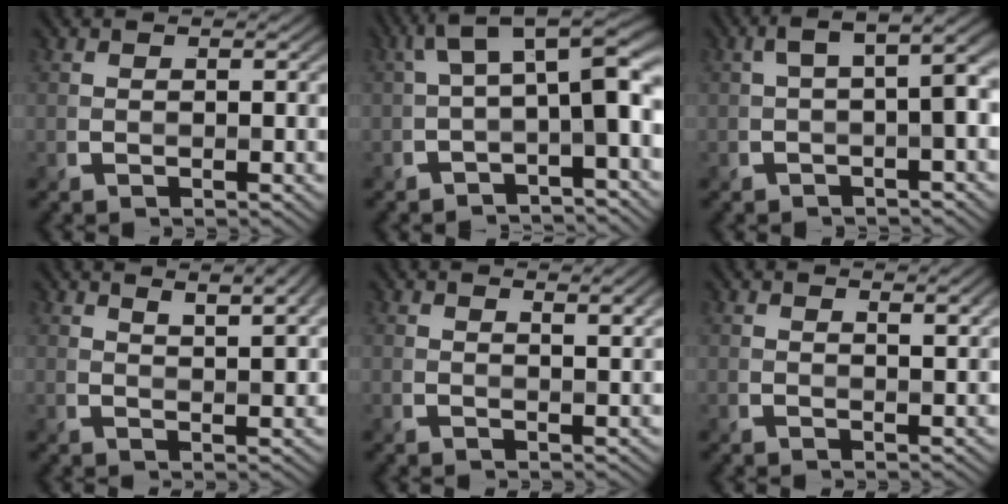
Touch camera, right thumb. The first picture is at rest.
{"total": 7.6, "force": [-0.1, 2.5, 7.2], "torque": [-0.118, 0.016, -0.009]}
{"total": 4.0, "force": [-0.1, 1.0, 3.8], "torque": [-0.059, 0.015, -0.005]}
{"total": 4.9, "force": [3.1, 1.0, 3.6], "torque": [-0.062, 0.007, 0.052]}
{"total": 2.7, "force": [1.7, 0.6, 1.9], "torque": [-0.027, -0.001, 0.028]}
{"total": 2.2, "force": [1.5, 0.5, 1.6], "torque": [-0.022, -0.001, 0.024]}